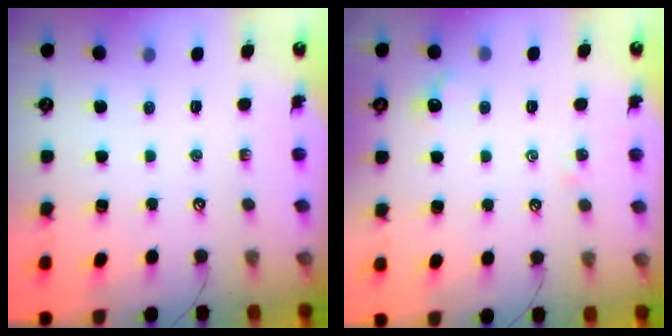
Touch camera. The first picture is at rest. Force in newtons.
{"total": 1.9, "press": 1.8, "slide": 0.5}